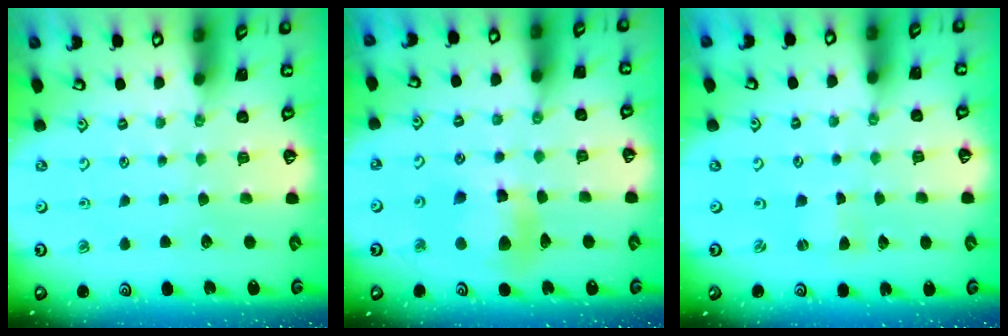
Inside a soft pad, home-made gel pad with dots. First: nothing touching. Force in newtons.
{"total": 10.6, "press": 10.5, "slide": 1.2}
{"total": 1.2, "press": 1.2, "slide": 0.4}